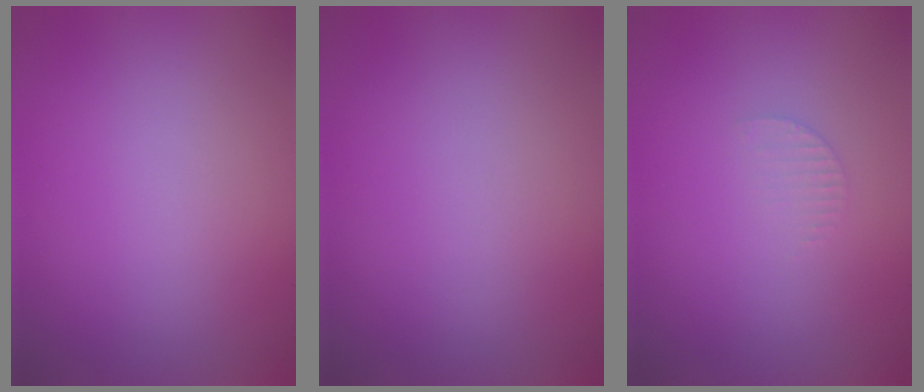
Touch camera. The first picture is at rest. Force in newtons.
{"total": 0.0}
{"total": 0.8, "press": 0.8, "slide": 0.2}